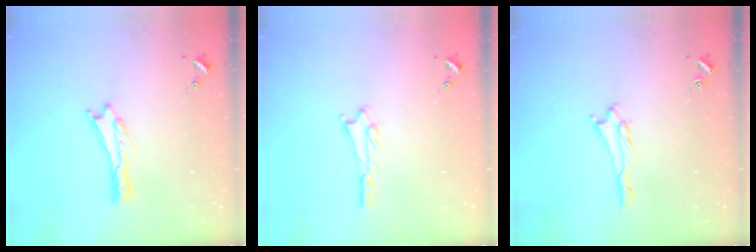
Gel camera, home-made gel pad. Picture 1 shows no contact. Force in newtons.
{"total": 1.8, "press": 1.8, "slide": 0.2}
{"total": 1.7, "press": 1.7, "slide": 0.3}